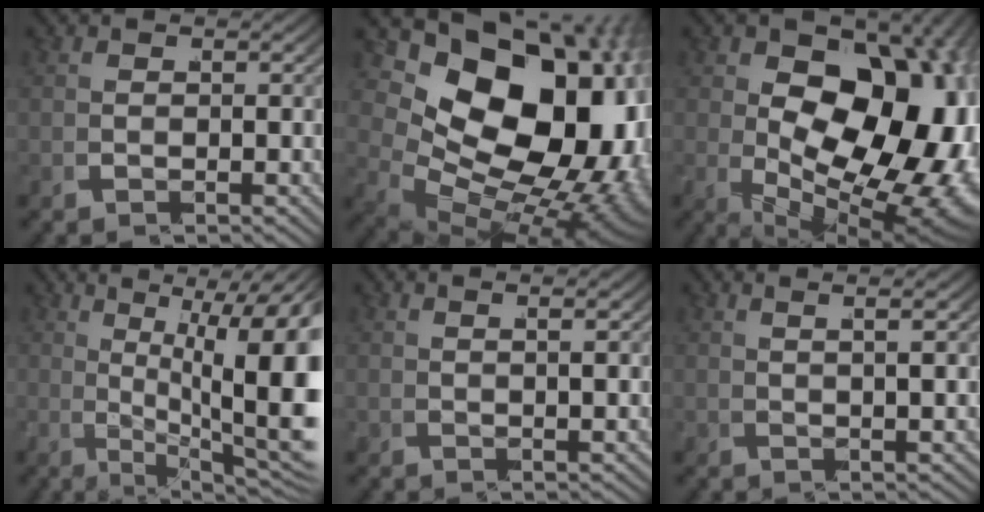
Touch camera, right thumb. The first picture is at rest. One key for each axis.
{"total": 24.2, "fx": 0.1, "fy": 16.5, "fz": 17.7, "tx": -0.331, "ty": -0.058, "tz": 0.033}
{"total": 23.0, "fx": -1.4, "fy": 15.1, "fz": 17.3, "tx": -0.287, "ty": -0.085, "tz": 0.025}
{"total": 12.5, "fx": 1.2, "fy": 6.2, "fz": 10.9, "tx": -0.153, "ty": -0.022, "tz": 0.027}
{"total": 2.1, "fx": 1.2, "fy": 0.2, "fz": 1.7, "tx": -0.035, "ty": -0.001, "tz": 0.032}
{"total": 3.7, "fx": 2.2, "fy": 0.4, "fz": 2.9, "tx": -0.042, "ty": 0.007, "tz": 0.045}